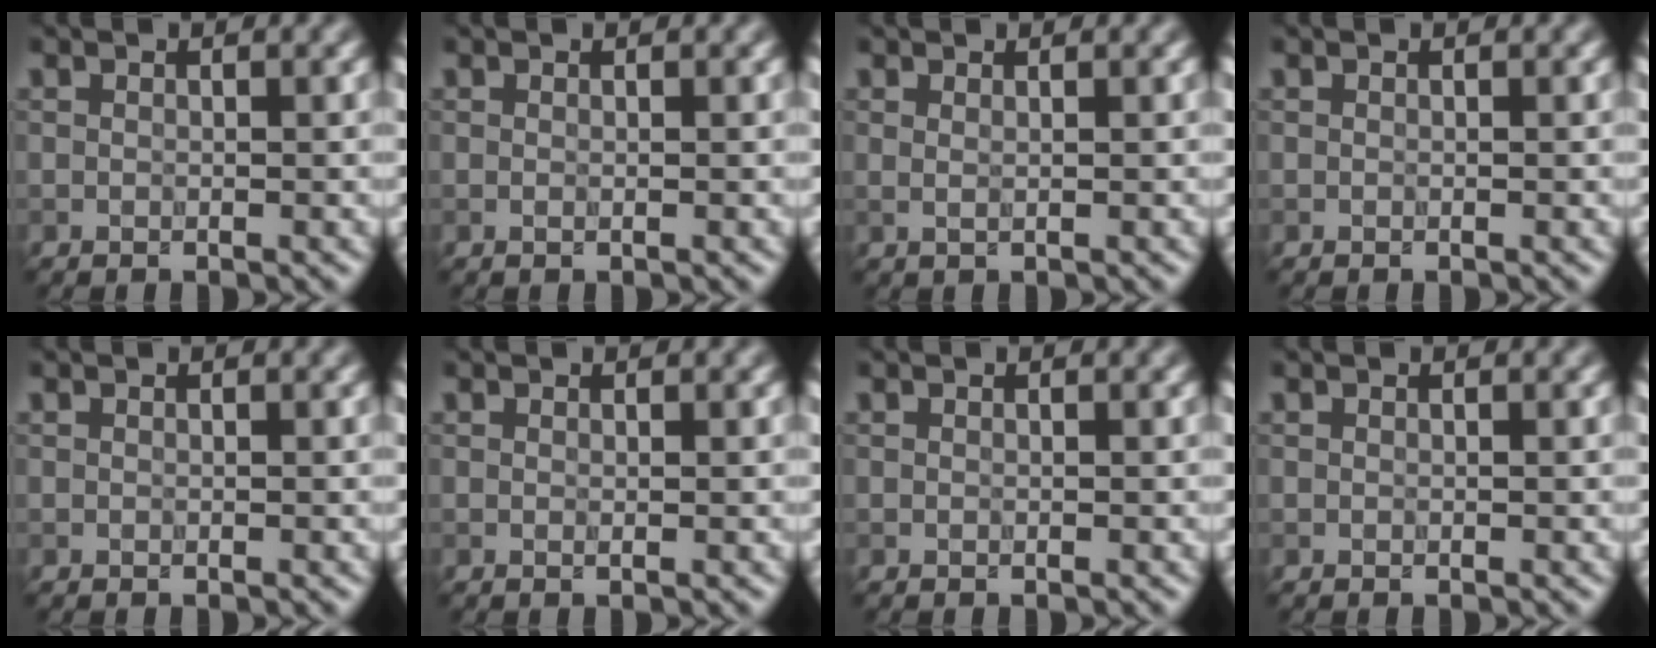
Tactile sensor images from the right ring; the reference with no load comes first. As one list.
[{"total": 0.0}, {"total": 0.9, "force": [0.5, 0.3, 0.6], "torque": [-0.008, -0.002, 0.003]}, {"total": 0.0}, {"total": 0.0}, {"total": 0.0}, {"total": 0.0}, {"total": 0.0}]